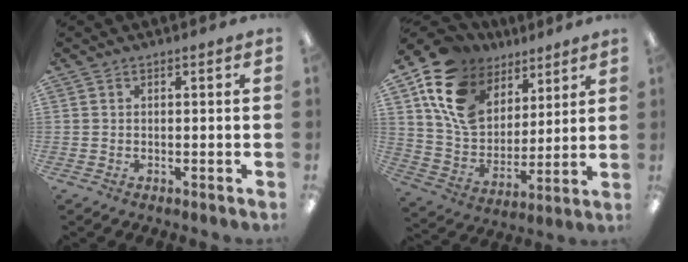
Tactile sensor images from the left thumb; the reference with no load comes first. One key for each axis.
{"total": 16.3, "fx": 9.5, "fy": 11.1, "fz": 7.2, "tx": -0.157, "ty": -0.040, "tz": 0.186}